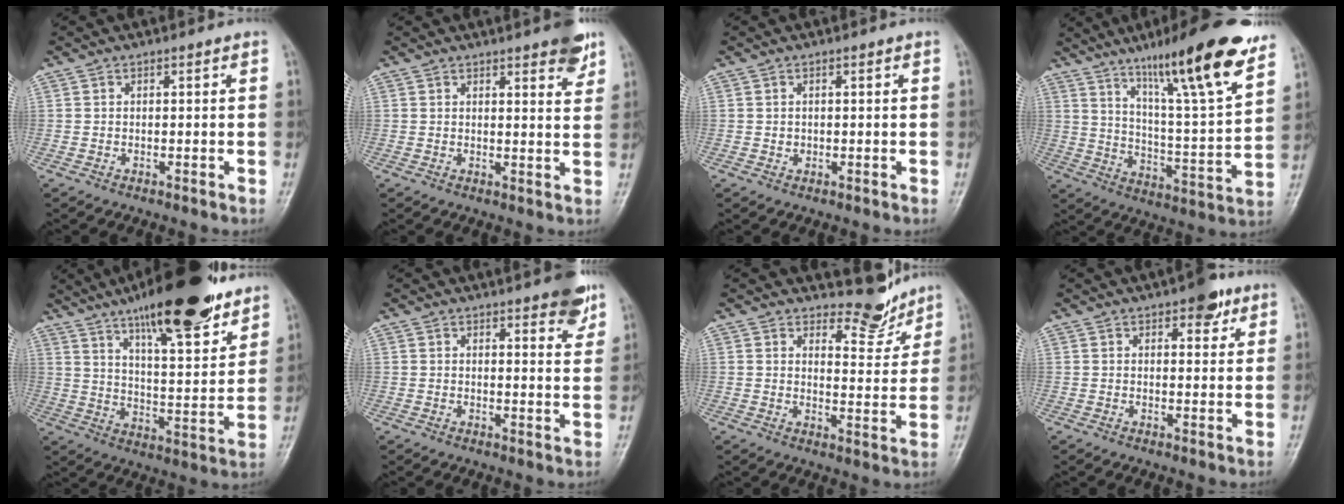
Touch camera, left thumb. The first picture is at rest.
{"total": 5.9, "force": [4.1, 1.4, 4.0], "torque": [-0.035, -0.020, 0.049]}
{"total": 0.9, "force": [0.2, 0.8, 0.4], "torque": [0.000, 0.000, 0.004]}
{"total": 21.9, "force": [14.4, 2.8, 16.3], "torque": [-0.228, -0.060, 0.230]}
{"total": 22.1, "force": [15.5, 5.6, 14.7], "torque": [-0.196, -0.065, 0.245]}
{"total": 7.0, "force": [4.8, 1.8, 4.7], "torque": [-0.039, -0.025, 0.057]}
{"total": 6.5, "force": [6.0, 2.3, 1.0], "torque": [0.009, -0.060, 0.088]}
{"total": 5.5, "force": [3.2, 2.4, 3.7], "torque": [-0.027, -0.011, 0.038]}